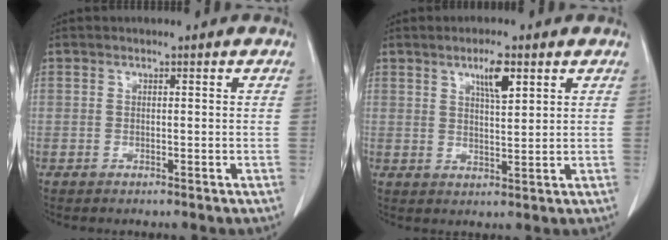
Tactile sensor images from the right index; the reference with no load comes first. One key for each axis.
{"total": 4.8, "fx": 2.6, "fy": 0.9, "fz": 4.0, "tx": -0.070, "ty": -0.001, "tz": 0.044}